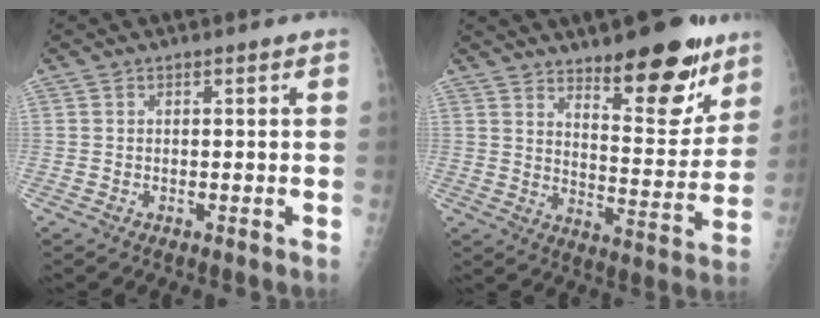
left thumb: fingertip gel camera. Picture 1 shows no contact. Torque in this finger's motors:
{"motor_torque": [0.33, 0.48, 0.23, -0.08, 0.14]}